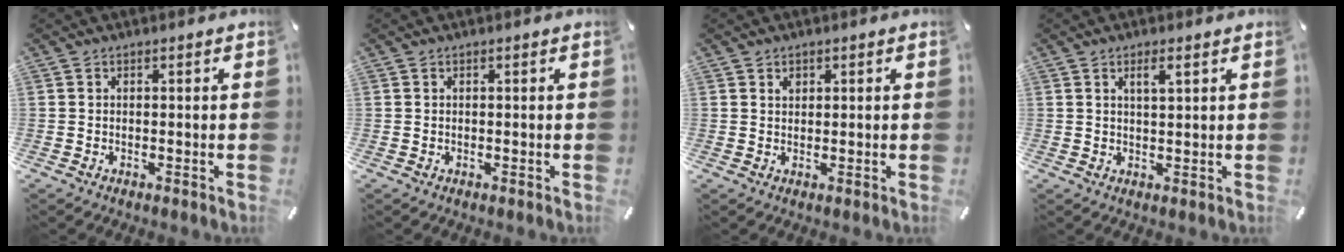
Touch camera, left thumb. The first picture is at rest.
{"total": 0.0}
{"total": 1.0, "force": [0.5, 0.8, 0.2], "torque": [0.004, 0.000, 0.008]}
{"total": 2.8, "force": [1.5, 0.5, 2.3], "torque": [-0.048, 0.003, 0.024]}